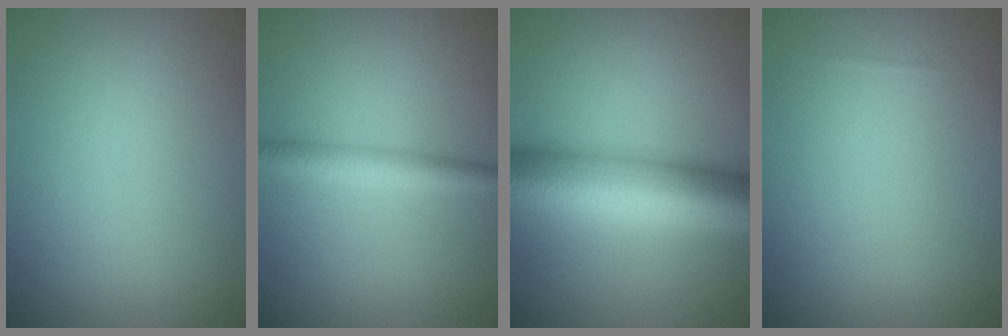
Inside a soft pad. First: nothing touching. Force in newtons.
{"total": 2.5, "press": 2.5, "slide": 0.1}
{"total": 10.7, "press": 10.7, "slide": 0.1}
{"total": 0.0}